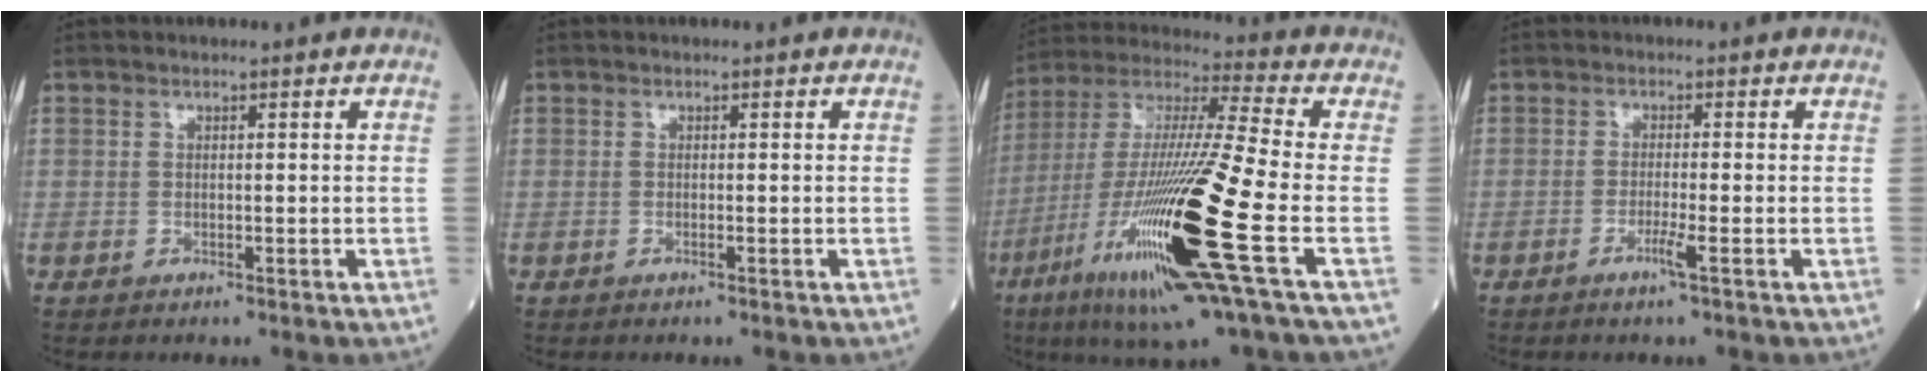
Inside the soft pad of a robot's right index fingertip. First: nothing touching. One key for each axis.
{"total": 0.0}
{"total": 24.3, "fx": -8.4, "fy": 0.8, "fz": 22.8, "tx": -0.454, "ty": -0.042, "tz": -0.154}
{"total": 2.4, "fx": -1.2, "fy": -0.5, "fz": 2.0, "tx": -0.045, "ty": -0.004, "tz": -0.023}